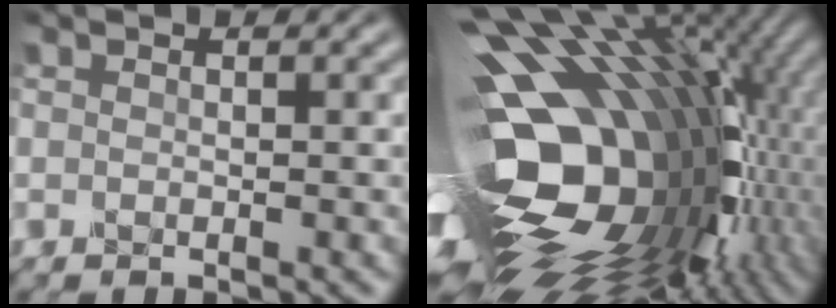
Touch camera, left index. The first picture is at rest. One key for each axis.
{"total": 19.0, "fx": -0.7, "fy": 12.8, "fz": 14.0, "tx": -0.243, "ty": -0.032, "tz": 0.006}